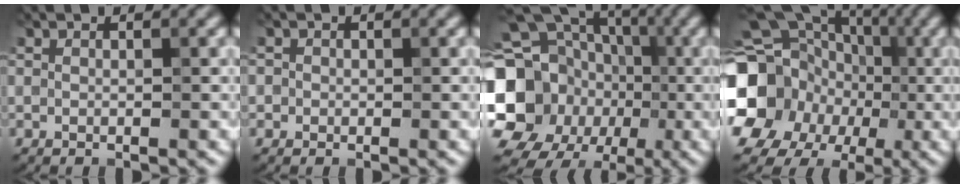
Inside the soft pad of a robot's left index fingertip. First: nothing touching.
{"total": 0.9, "force": [0.1, 0.8, 0.1], "torque": [0.006, -0.005, -0.003]}
{"total": 18.7, "force": [-2.3, 16.5, 8.6], "torque": [-0.179, -0.006, -0.066]}
{"total": 18.2, "force": [-2.3, 16.4, 7.6], "torque": [-0.163, -0.003, -0.068]}